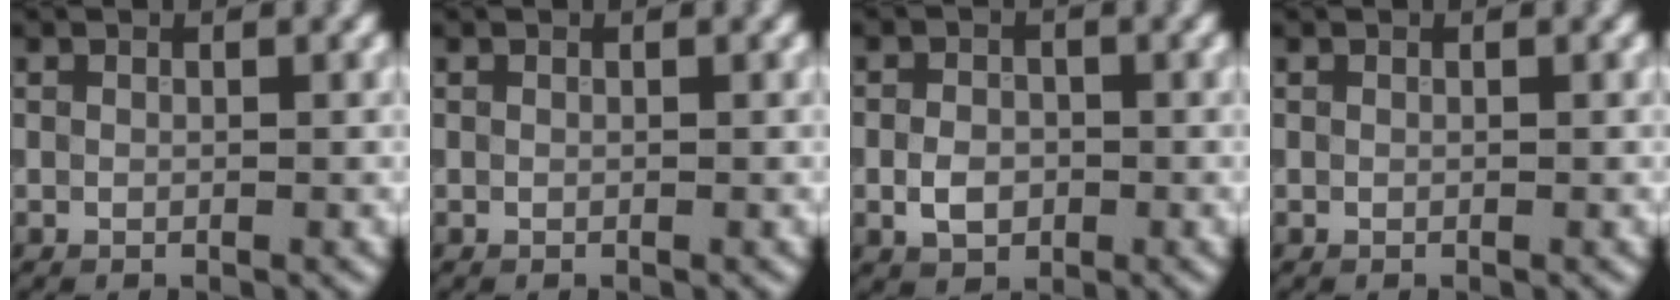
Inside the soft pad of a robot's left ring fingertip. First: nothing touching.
{"total": 0.0}
{"total": 2.7, "force": [-0.7, 2.0, 1.7], "torque": [-0.029, 0.000, -0.017]}
{"total": 0.0}